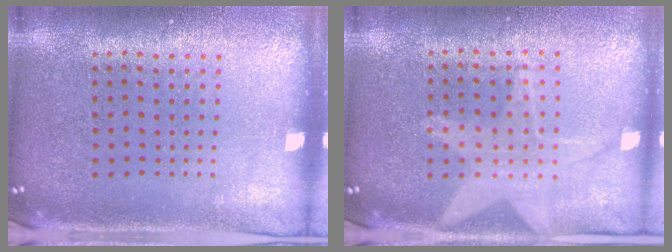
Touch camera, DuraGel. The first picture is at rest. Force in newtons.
{"total": 1.3, "press": 1.2, "slide": 0.3}